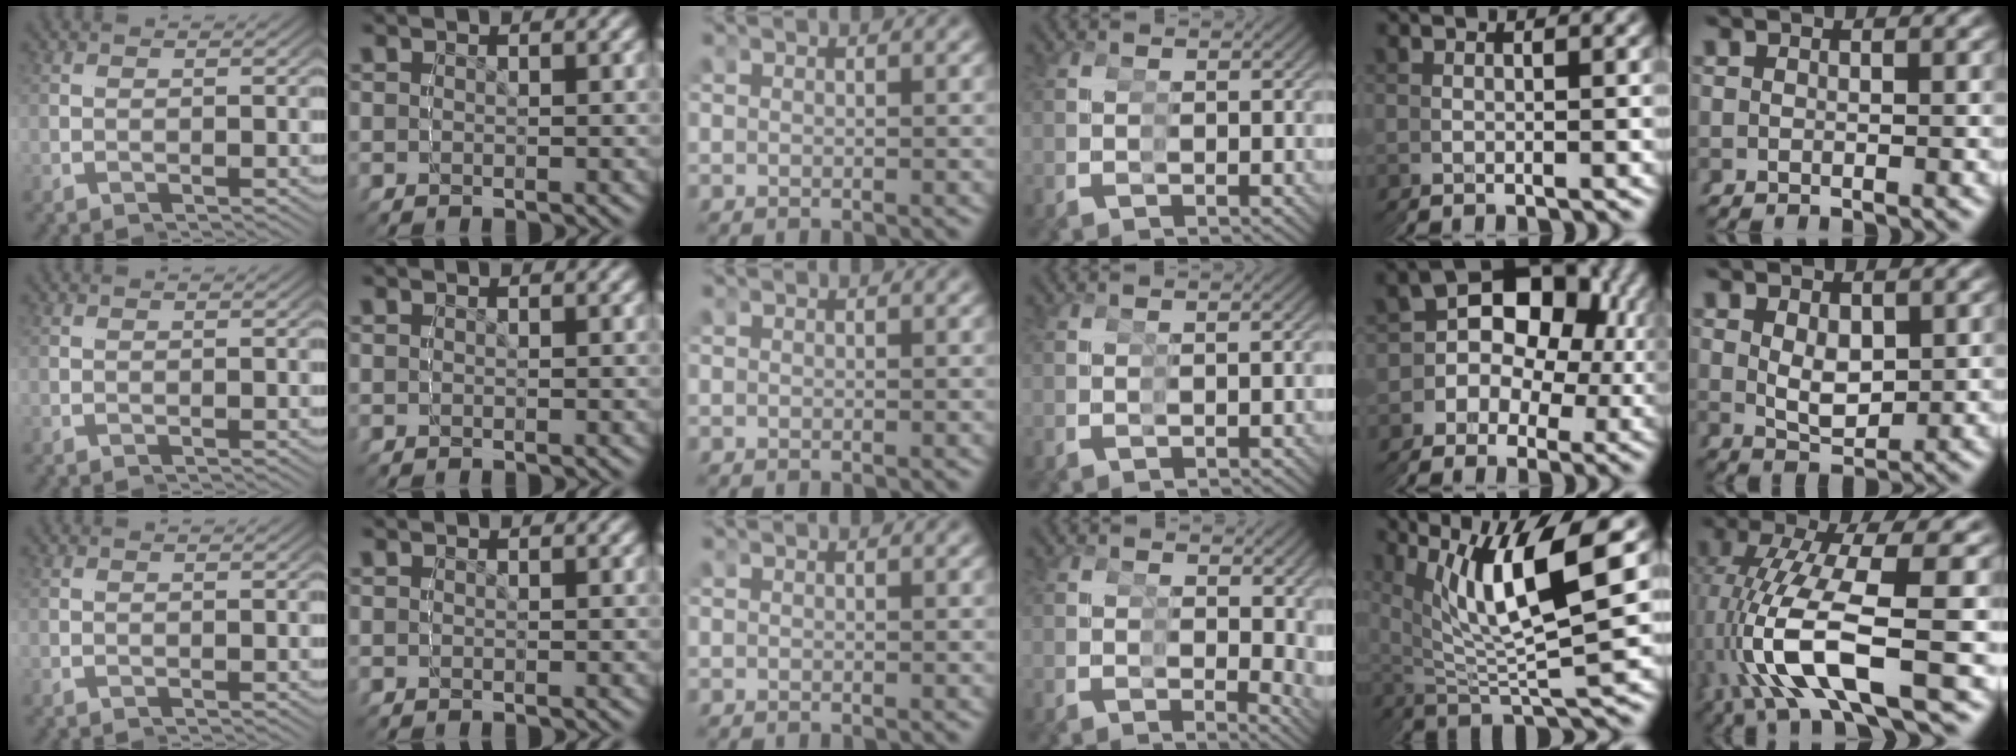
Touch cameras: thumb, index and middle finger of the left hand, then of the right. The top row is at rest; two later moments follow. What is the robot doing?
{"motion": "grasp_and_lifting", "object": "condiment"}